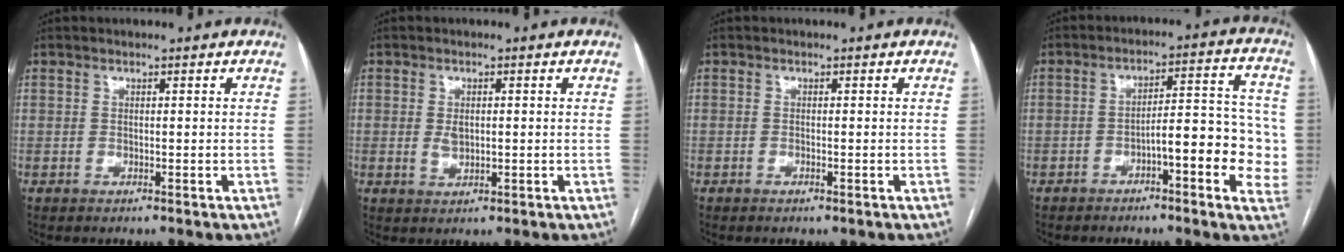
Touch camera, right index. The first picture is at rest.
{"total": 2.4, "force": [0.1, 1.4, 1.9], "torque": [-0.037, -0.002, 0.005]}
{"total": 0.7, "force": [-0.5, 0.2, 0.4], "torque": [-0.008, 0.000, -0.006]}
{"total": 11.1, "force": [-2.9, 2.9, 10.3], "torque": [-0.120, 0.032, -0.039]}